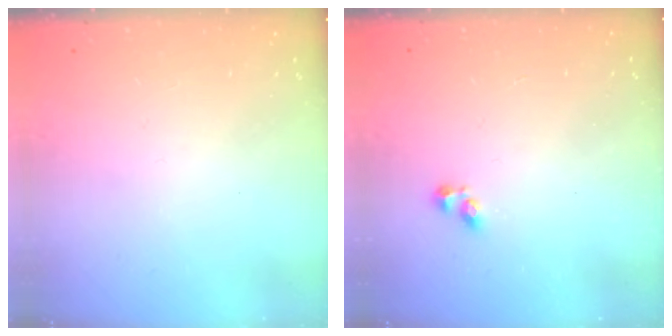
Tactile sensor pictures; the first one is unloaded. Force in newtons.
{"total": 1.9, "press": 1.9, "slide": 0.3}